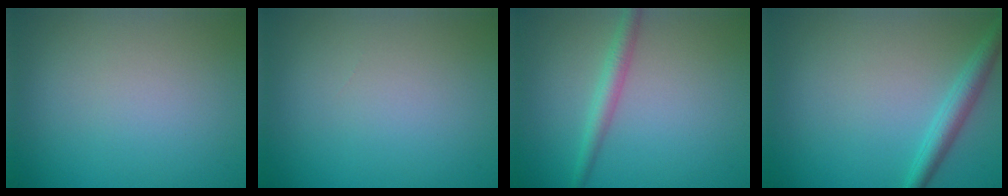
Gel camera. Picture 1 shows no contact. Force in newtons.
{"total": 0.0}
{"total": 2.3, "press": 2.3, "slide": 0.0}
{"total": 2.6, "press": 2.6, "slide": 0.1}